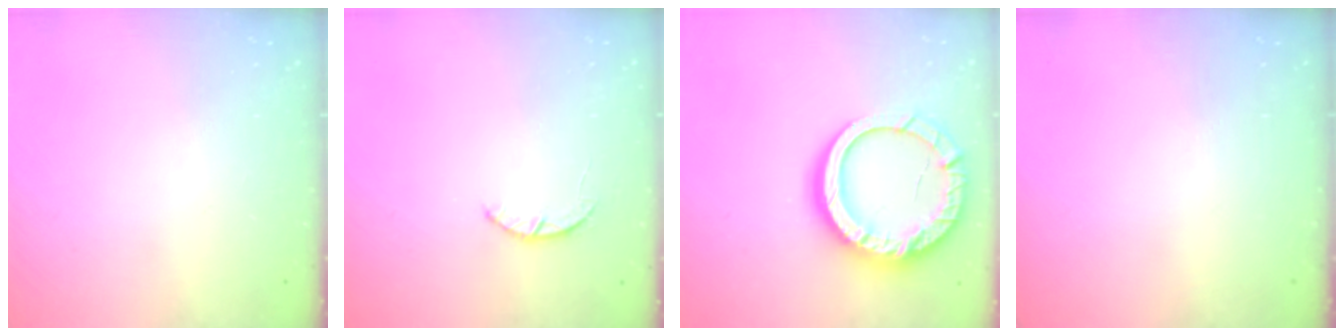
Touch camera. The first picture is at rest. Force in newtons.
{"total": 2.5, "press": 2.5, "slide": 0.5}
{"total": 19.7, "press": 19.6, "slide": 1.7}
{"total": 0.0}